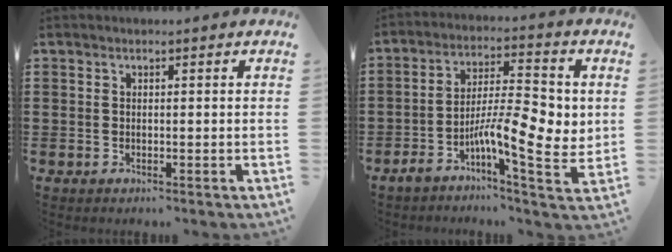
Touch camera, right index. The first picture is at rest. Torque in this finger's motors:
{"motor_torque": [2.14, 0.00, 0.42, 0.21]}